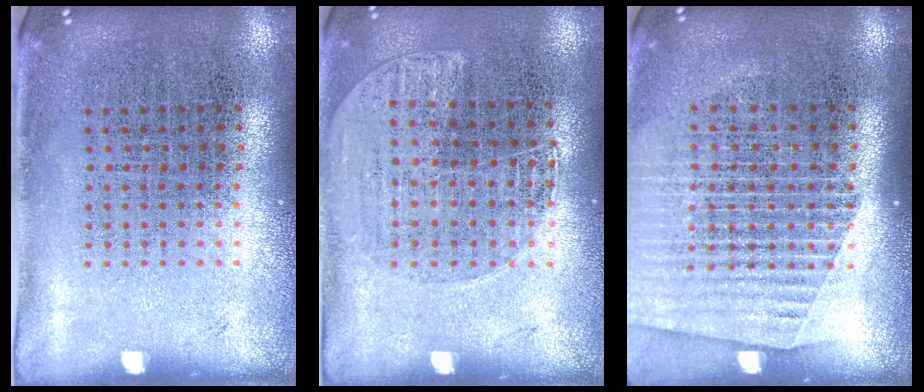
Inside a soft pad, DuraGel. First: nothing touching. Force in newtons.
{"total": 1.3, "press": 1.3, "slide": 0.1}
{"total": 1.6, "press": 1.5, "slide": 0.6}